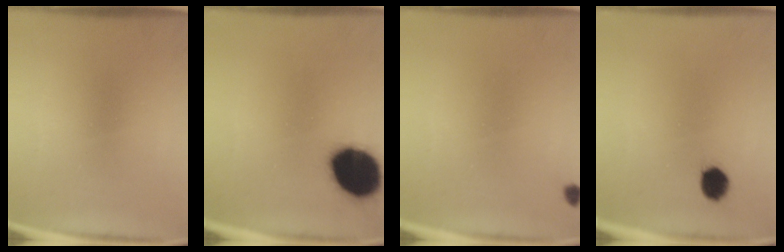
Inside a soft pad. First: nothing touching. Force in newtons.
{"total": 18.6}
{"total": 1.0}
{"total": 4.6}